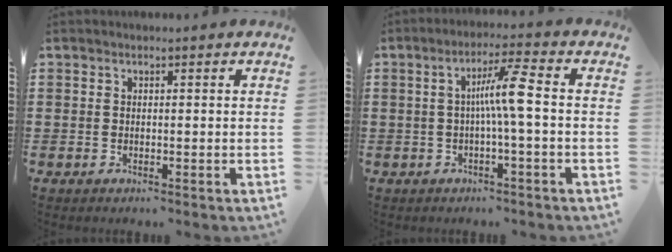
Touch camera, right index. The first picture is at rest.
{"total": 6.5, "force": [-0.3, 0.1, 6.5], "torque": [-0.122, 0.003, -0.014]}